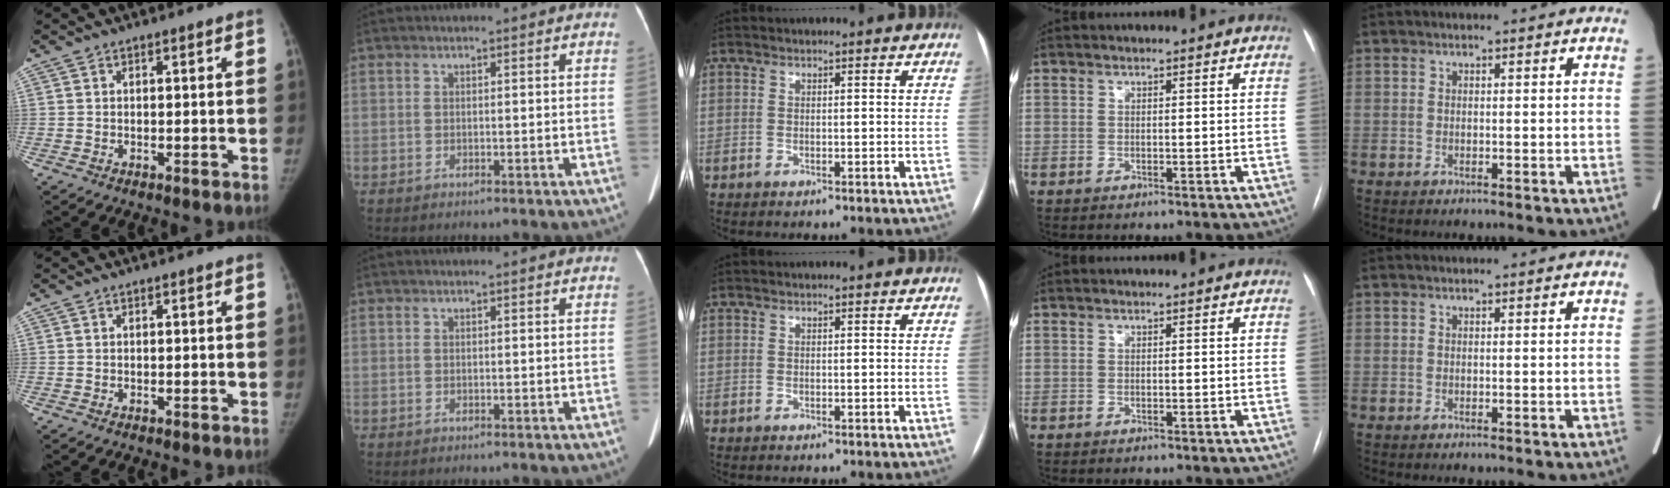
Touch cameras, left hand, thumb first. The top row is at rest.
{}